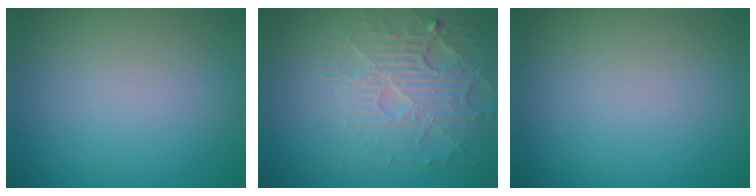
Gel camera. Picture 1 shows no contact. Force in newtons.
{"total": 4.6, "press": 4.1, "slide": 2.1}
{"total": 0.0}